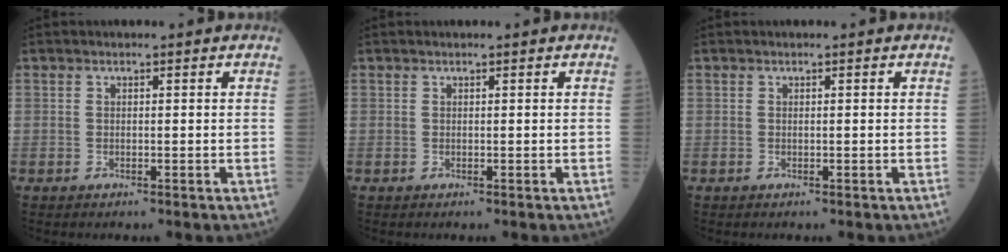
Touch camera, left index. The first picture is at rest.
{"total": 0.0}
{"total": 0.0}